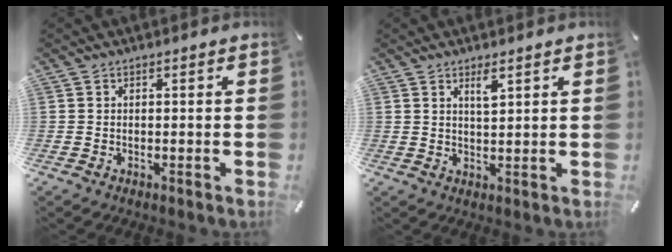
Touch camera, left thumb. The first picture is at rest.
{"total": 3.1, "force": [1.9, 0.7, 2.3], "torque": [-0.041, -0.001, 0.031]}